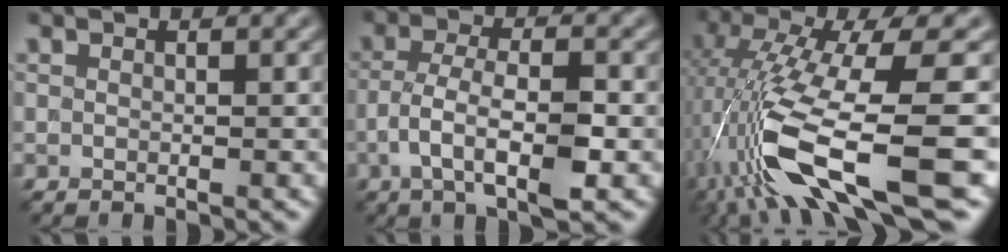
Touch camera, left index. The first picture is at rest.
{"total": 4.9, "force": [-1.8, 1.4, 4.4], "torque": [-0.094, -0.001, -0.031]}
{"total": 12.6, "force": [-4.6, 2.8, 11.4], "torque": [-0.226, -0.006, -0.069]}